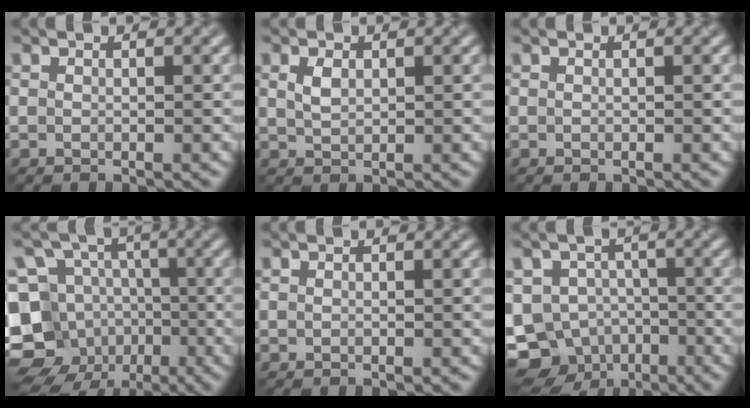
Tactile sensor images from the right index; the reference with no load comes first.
{"total": 0.9, "force": [0.1, 0.6, 0.6], "torque": [-0.016, 0.007, 0.015]}
{"total": 0.0}
{"total": 13.4, "force": [-6.1, 11.1, 4.5], "torque": [-0.107, 0.012, -0.099]}
{"total": 0.0}
{"total": 8.6, "force": [-5.3, 6.4, 2.3], "torque": [-0.029, 0.005, -0.088]}